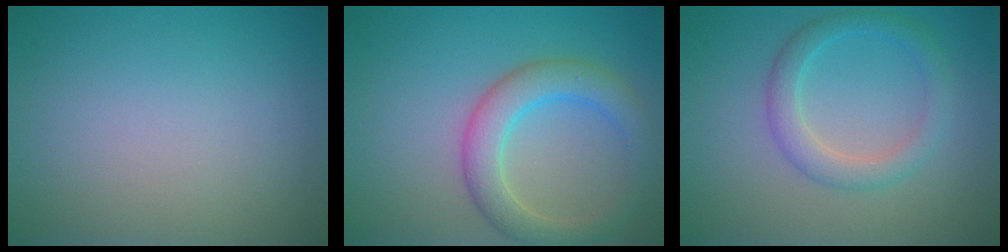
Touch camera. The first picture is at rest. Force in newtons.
{"total": 4.6, "press": 4.6, "slide": 0.2}
{"total": 3.0, "press": 3.0, "slide": 0.1}